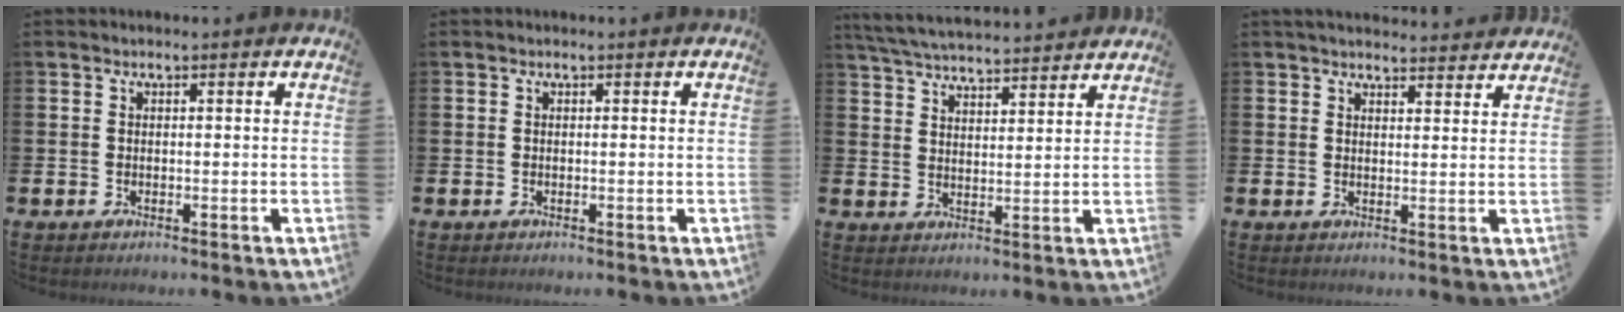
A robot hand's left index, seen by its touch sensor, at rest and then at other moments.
{"total": 0.0}
{"total": 5.4, "force": [5.3, 0.3, 0.8], "torque": [-0.041, -0.029, 0.096]}
{"total": 3.3, "force": [3.3, 0.5, 0.3], "torque": [-0.005, -0.019, 0.058]}